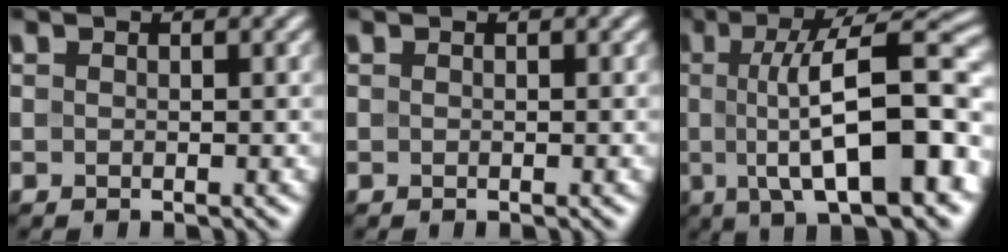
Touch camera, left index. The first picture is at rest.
{"total": 0.0}
{"total": 12.8, "force": [-0.9, 3.8, 12.2], "torque": [-0.162, 0.009, -0.021]}